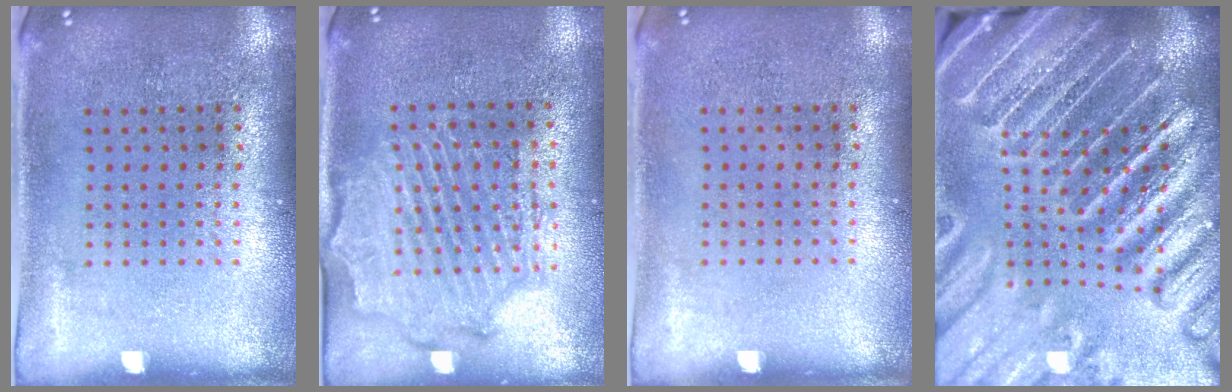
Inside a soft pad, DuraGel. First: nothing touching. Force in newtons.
{"total": 2.1, "press": 2.0, "slide": 0.6}
{"total": 0.0}
{"total": 5.2, "press": 4.6, "slide": 2.5}